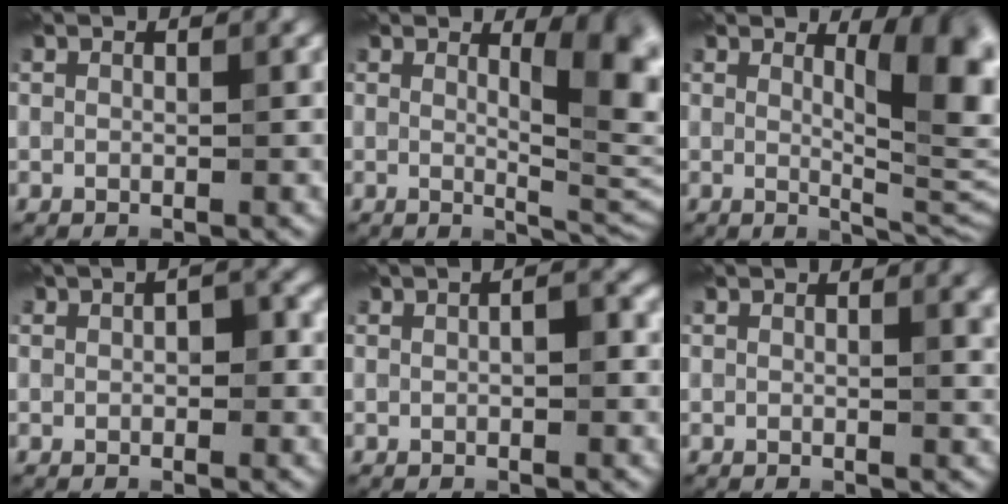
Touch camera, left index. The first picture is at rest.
{"total": 6.7, "force": [2.0, 2.2, 6.0], "torque": [-0.074, -0.009, 0.033]}
{"total": 7.8, "force": [2.4, 2.4, 7.0], "torque": [-0.088, -0.010, 0.043]}
{"total": 2.4, "force": [0.1, 1.5, 1.9], "torque": [-0.025, 0.004, -0.002]}
{"total": 1.9, "force": [0.1, 1.0, 1.6], "torque": [-0.024, 0.005, 0.001]}
{"total": 2.2, "force": [1.0, 0.7, 1.8], "torque": [-0.018, 0.000, 0.015]}